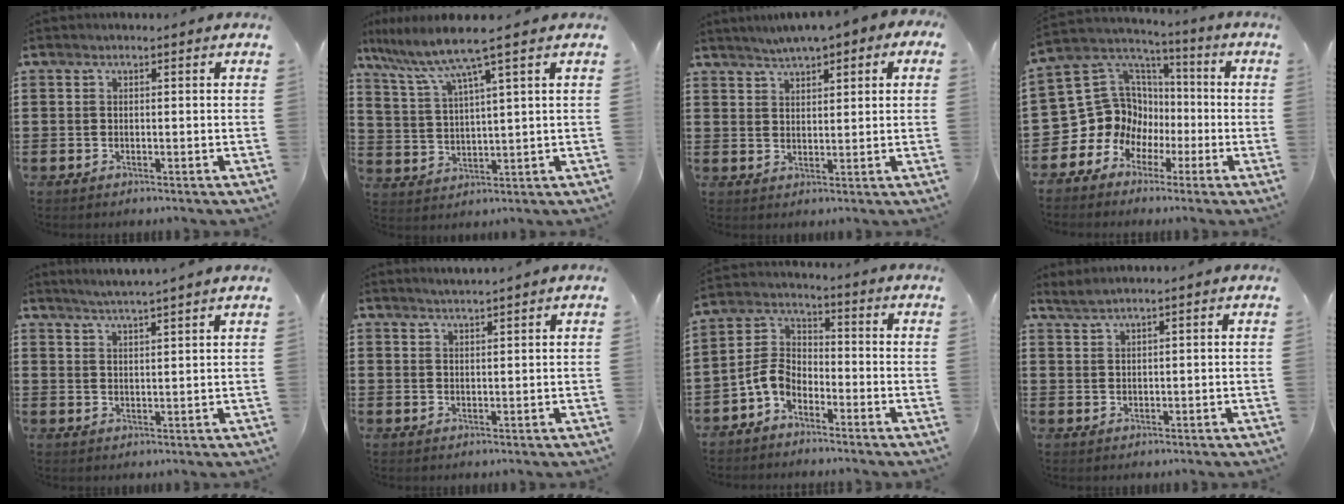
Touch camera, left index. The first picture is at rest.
{"total": 6.8, "force": [4.8, -0.4, 4.8], "torque": [-0.119, -0.030, 0.075]}
{"total": 2.8, "force": [2.5, 0.8, 1.0], "torque": [-0.032, -0.004, 0.043]}
{"total": 11.6, "force": [-1.6, 11.3, 2.3], "torque": [-0.081, -0.023, -0.015]}
{"total": 3.0, "force": [2.8, -1.0, 0.6], "torque": [-0.019, -0.013, 0.050]}
{"total": 1.6, "force": [1.5, -0.4, 0.3], "torque": [-0.009, -0.001, 0.030]}
{"total": 5.5, "force": [-3.8, 3.0, 2.7], "torque": [-0.080, 0.000, -0.084]}
{"total": 1.5, "force": [1.3, -0.3, 0.7], "torque": [-0.016, -0.001, 0.026]}